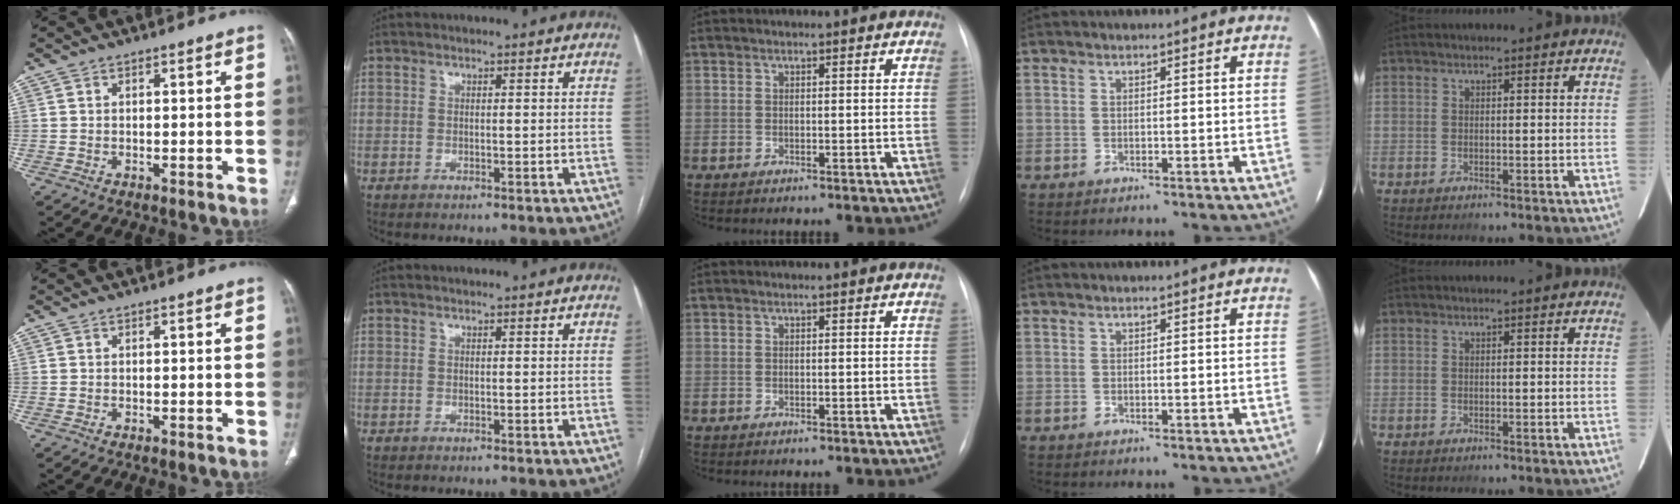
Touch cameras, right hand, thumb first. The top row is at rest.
{}